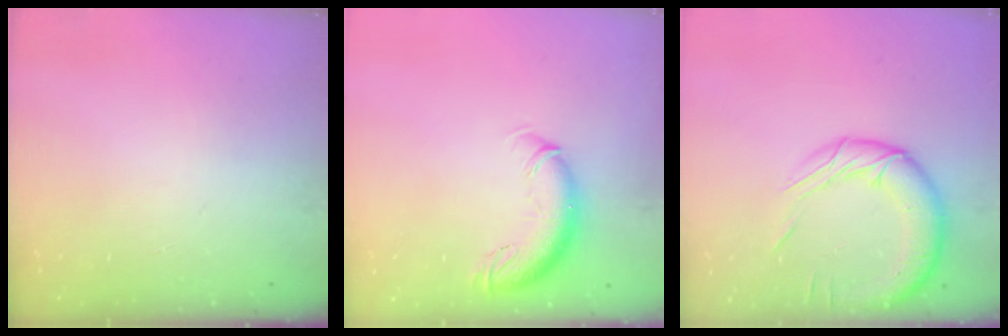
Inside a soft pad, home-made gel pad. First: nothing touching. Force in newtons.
{"total": 10.9, "press": 10.6, "slide": 2.5}
{"total": 17.0, "press": 16.8, "slide": 2.6}